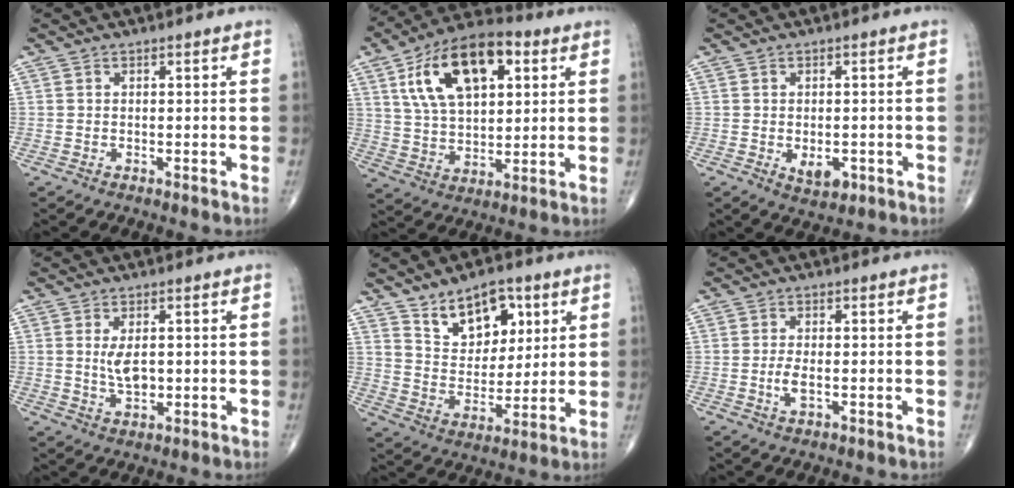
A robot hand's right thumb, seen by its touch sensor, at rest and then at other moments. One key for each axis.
{"total": 19.2, "fx": 6.8, "fy": 10.1, "fz": 14.8, "tx": -0.233, "ty": 0.001, "tz": 0.115}
{"total": 4.2, "fx": -1.1, "fy": 2.4, "fz": 3.3, "tx": -0.037, "ty": -0.002, "tz": -0.008}
{"total": 4.5, "fx": 0.5, "fy": 2.3, "fz": 3.8, "tx": -0.066, "ty": -0.010, "tz": 0.015}
{"total": 12.9, "fx": 6.9, "fy": 7.7, "fz": 7.7, "tx": -0.084, "ty": -0.042, "tz": 0.125}
{"total": 2.9, "fx": -0.6, "fy": 1.1, "fz": 2.6, "tx": -0.058, "ty": -0.003, "tz": -0.012}